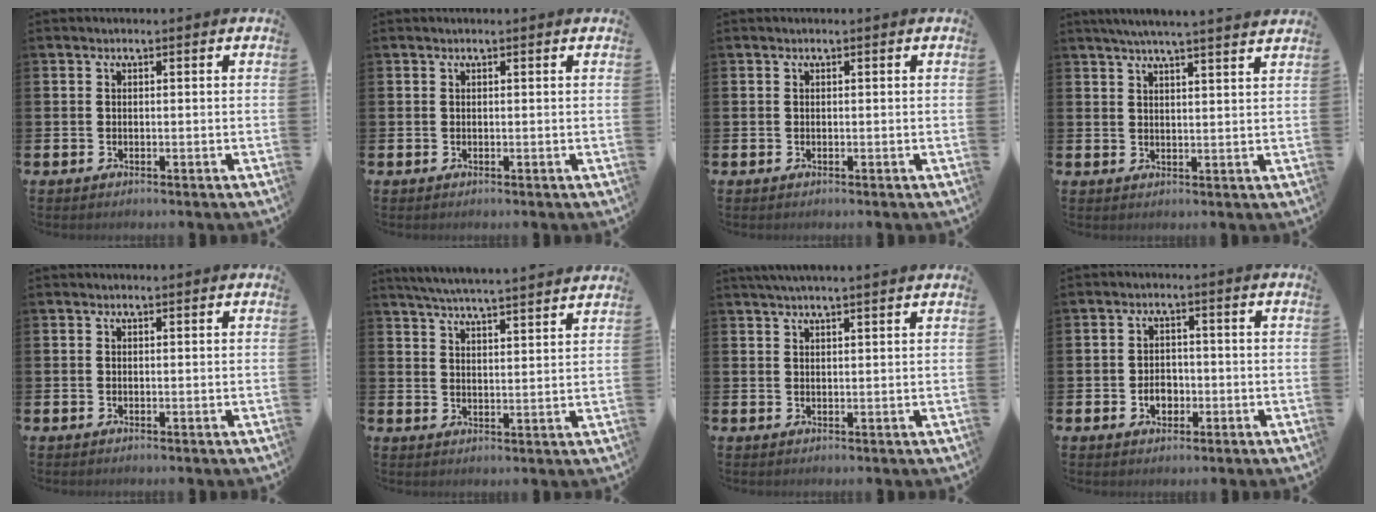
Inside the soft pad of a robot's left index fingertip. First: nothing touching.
{"total": 0.0}
{"total": 0.0}
{"total": 4.9, "force": [4.6, -0.7, 1.4], "torque": [-0.035, -0.018, 0.082]}
{"total": 0.0}
{"total": 5.8, "force": [5.6, -0.4, 1.2], "torque": [-0.043, -0.035, 0.099]}
{"total": 2.6, "force": [2.5, -0.4, 0.7], "torque": [-0.021, -0.003, 0.047]}
{"total": 3.0, "force": [-0.9, 2.2, 1.8], "torque": [-0.020, -0.004, -0.023]}